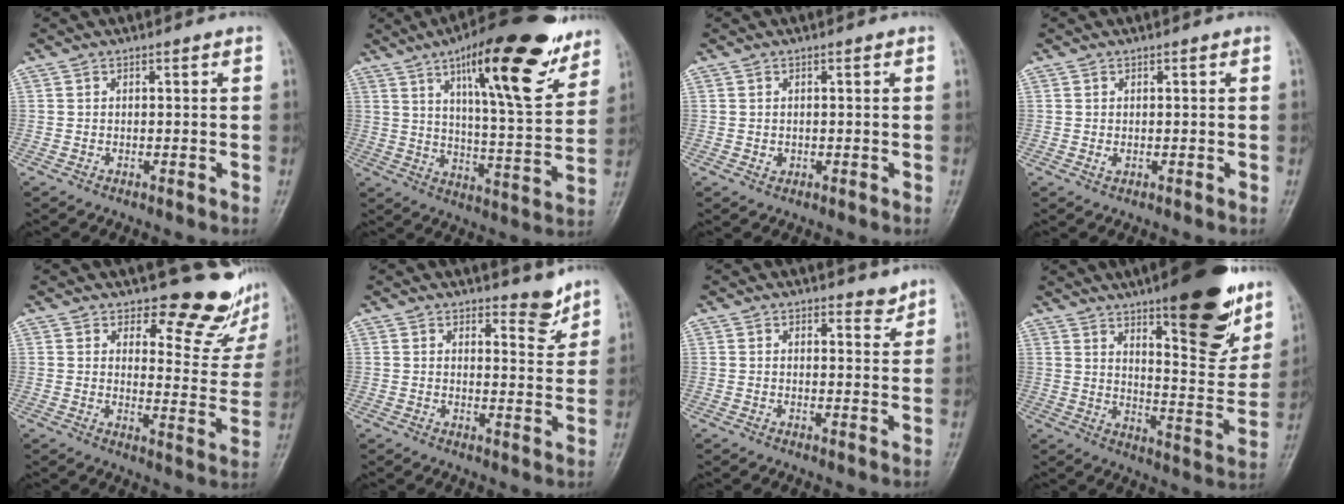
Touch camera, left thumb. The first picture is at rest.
{"total": 22.8, "force": [13.2, 6.0, 17.6], "torque": [-0.233, -0.050, 0.203]}
{"total": 1.1, "force": [0.1, 0.8, 0.7], "torque": [-0.005, 0.001, 0.006]}
{"total": 1.2, "force": [0.2, 0.6, 1.0], "torque": [-0.016, 0.003, 0.008]}
{"total": 13.2, "force": [11.2, 5.2, 4.8], "torque": [-0.013, -0.101, 0.126]}
{"total": 4.3, "force": [3.6, 1.5, 1.8], "torque": [-0.005, -0.031, 0.049]}
{"total": 2.3, "force": [2.1, 0.9, 0.7], "torque": [0.006, -0.016, 0.026]}
{"total": 19.4, "force": [12.2, 5.5, 14.1], "torque": [-0.154, -0.071, 0.182]}